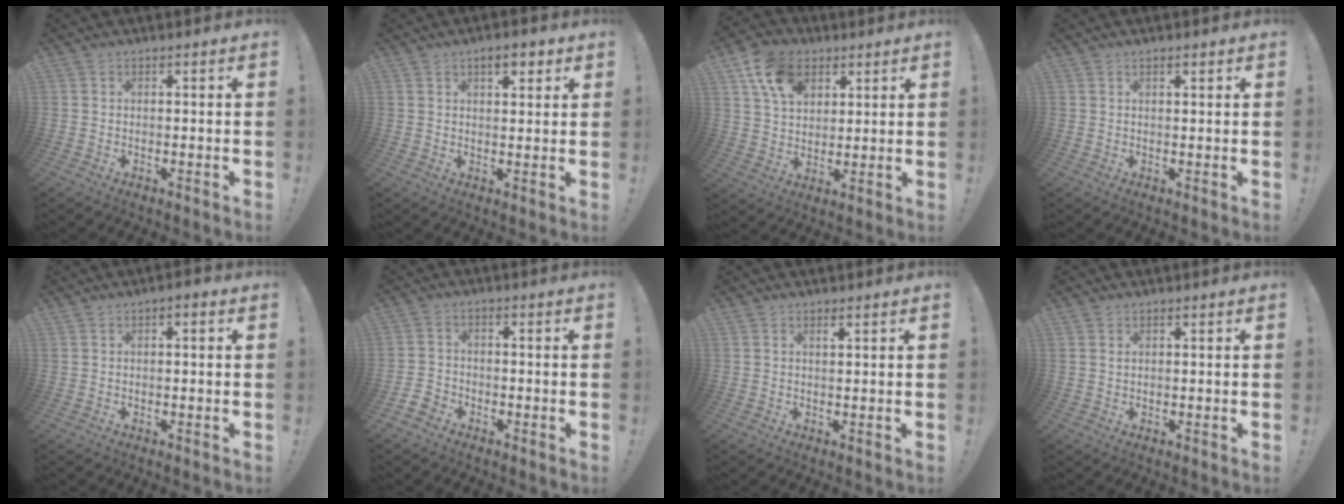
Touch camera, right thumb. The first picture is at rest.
{"total": 4.8, "force": [2.8, 2.1, 3.3], "torque": [-0.040, -0.008, 0.044]}
{"total": 13.0, "force": [6.3, 9.2, 6.7], "torque": [-0.102, -0.019, 0.120]}
{"total": 1.1, "force": [0.8, 0.4, 0.6], "torque": [0.002, -0.006, 0.013]}
{"total": 1.4, "force": [-0.4, 0.5, 1.2], "torque": [-0.014, 0.003, -0.010]}
{"total": 4.2, "force": [-3.2, 2.5, 1.1], "torque": [-0.024, 0.013, -0.061]}
{"total": 1.1, "force": [0.8, 0.1, 0.8], "torque": [-0.002, -0.006, 0.011]}
{"total": 0.8, "force": [0.5, 0.4, 0.5], "torque": [-0.016, 0.002, 0.011]}